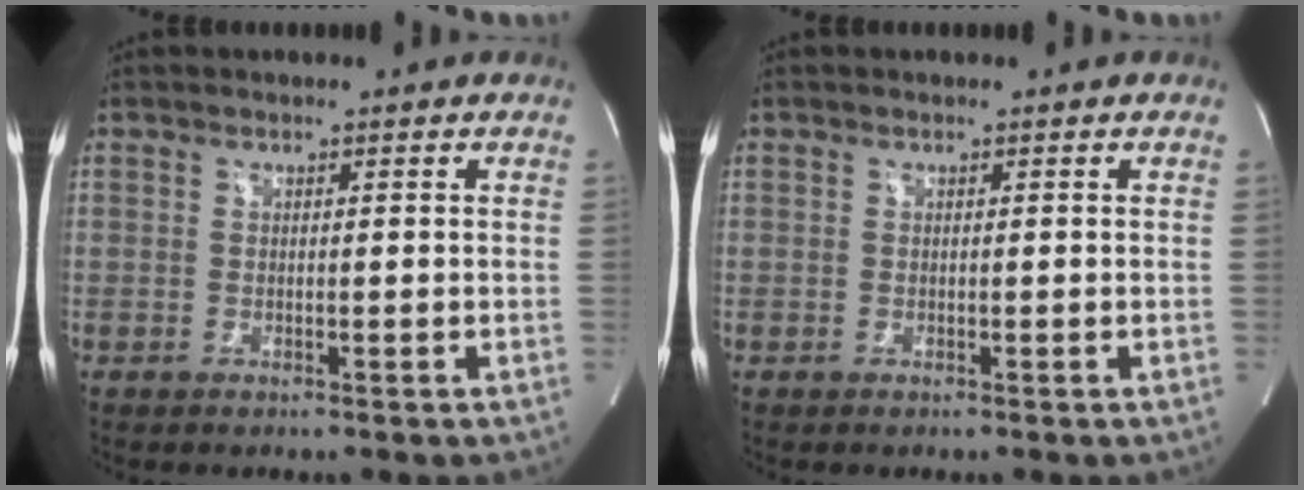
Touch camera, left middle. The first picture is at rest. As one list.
[{"total": 0.0}]